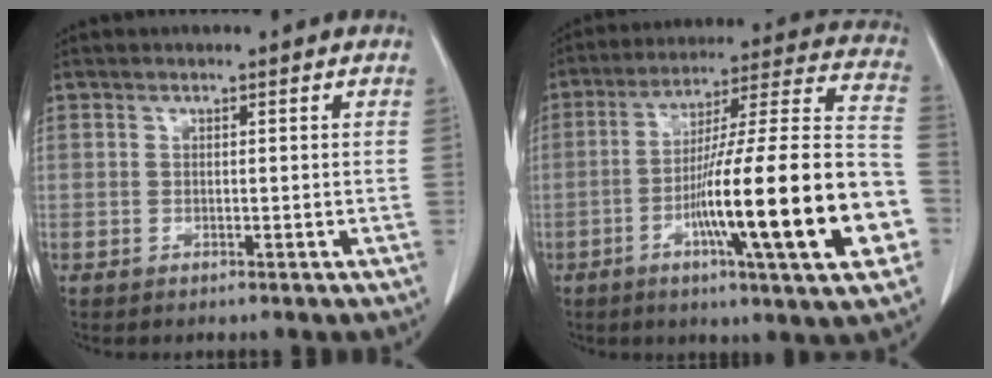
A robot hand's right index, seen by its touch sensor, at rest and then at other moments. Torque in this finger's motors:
{"motor_torque": [2.14, 0.00, 1.05, 0.21]}